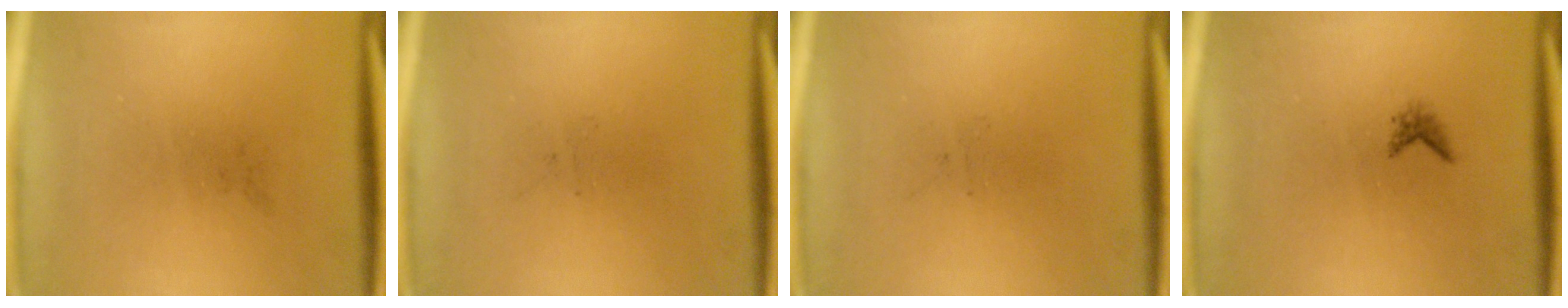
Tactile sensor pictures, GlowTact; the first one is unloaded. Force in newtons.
{"total": 0.0}
{"total": 0.0}
{"total": 0.9}